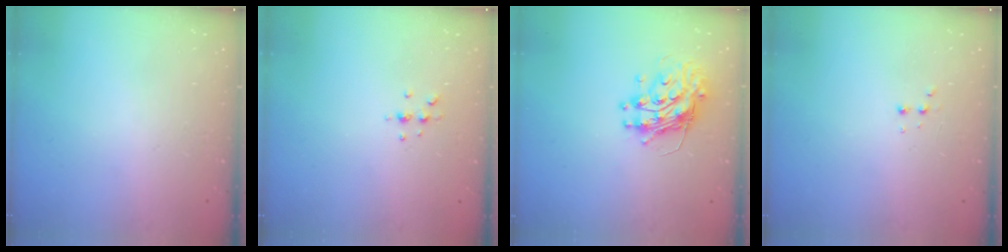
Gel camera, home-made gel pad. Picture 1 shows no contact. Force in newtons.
{"total": 4.4, "press": 4.3, "slide": 0.6}
{"total": 11.4, "press": 11.3, "slide": 1.1}
{"total": 2.5, "press": 2.4, "slide": 0.8}